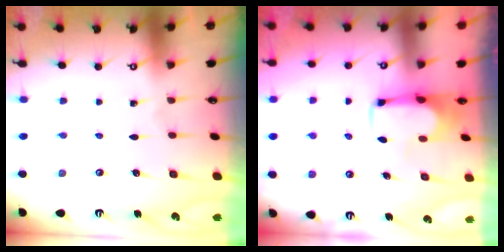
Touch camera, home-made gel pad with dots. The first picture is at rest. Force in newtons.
{"total": 3.6, "press": 3.6, "slide": 0.2}